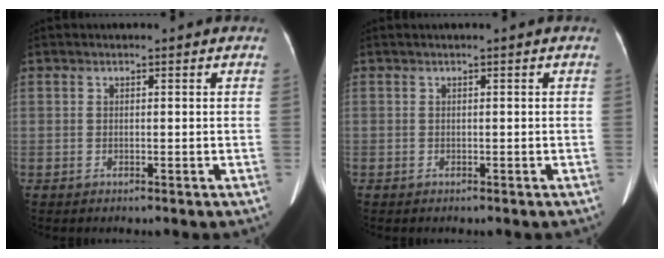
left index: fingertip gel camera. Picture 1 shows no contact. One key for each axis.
{"total": 0.0}